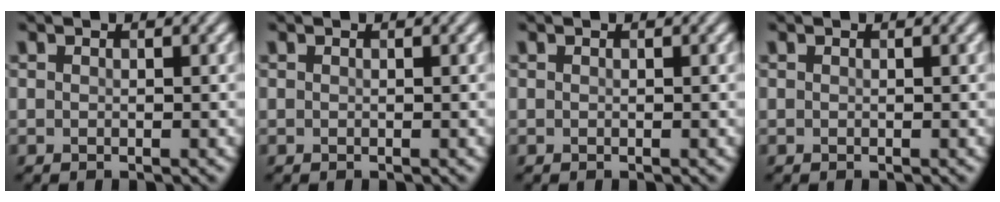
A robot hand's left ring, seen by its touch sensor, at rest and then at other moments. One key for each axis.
{"total": 0.0}
{"total": 0.0}
{"total": 0.0}